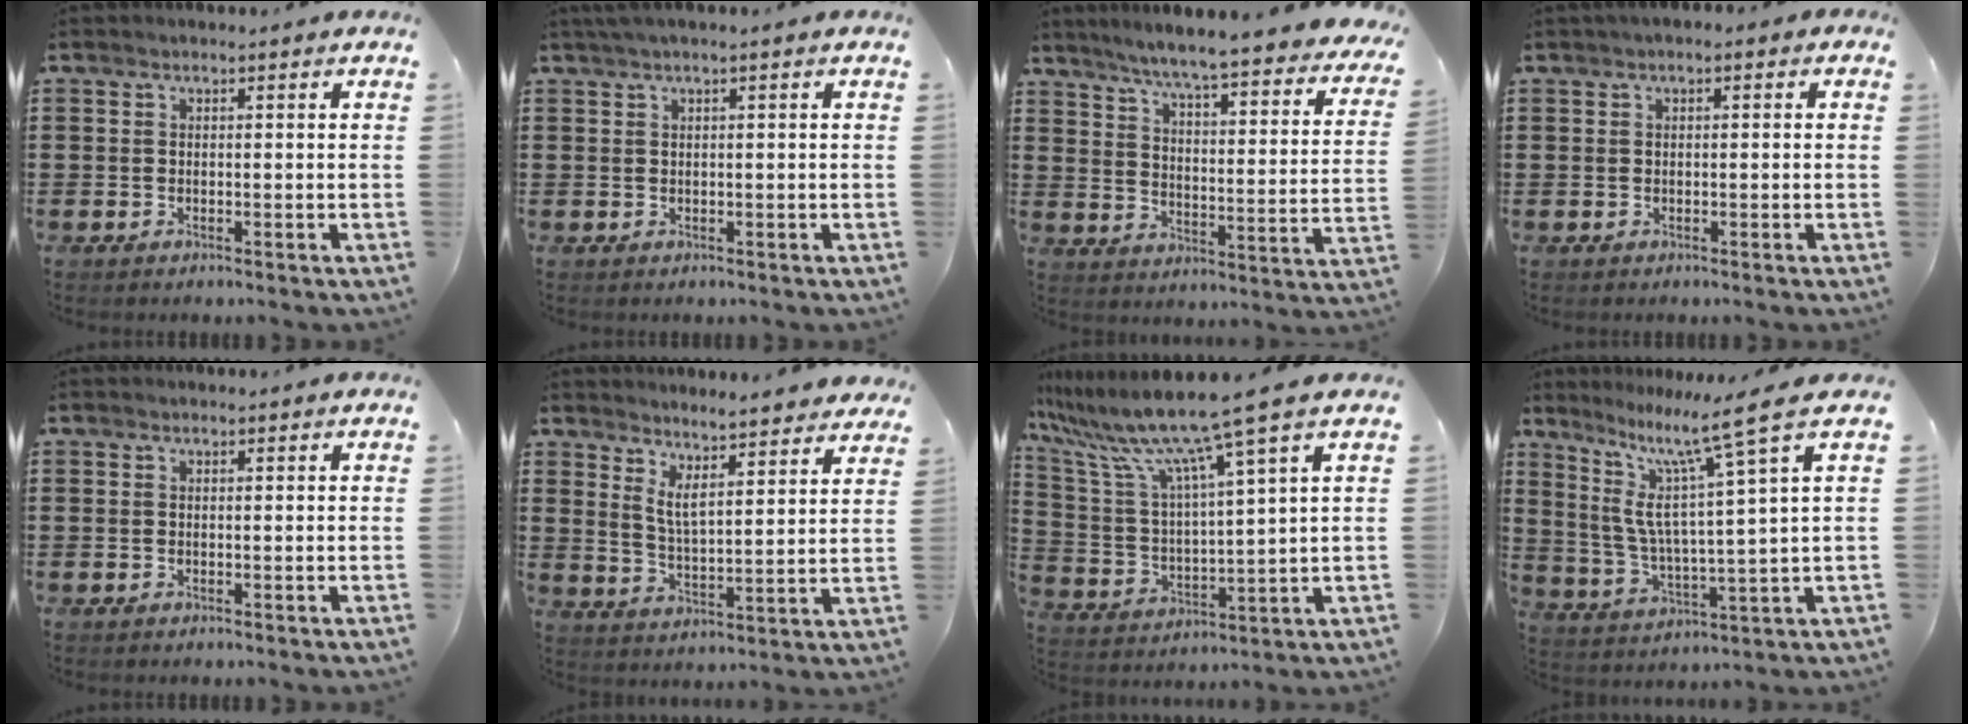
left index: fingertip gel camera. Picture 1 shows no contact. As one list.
[{"total": 0.9, "force": [0.2, -0.1, 0.9], "torque": [-0.015, -0.002, 0.004]}, {"total": 5.5, "force": [4.8, -0.9, 2.4], "torque": [-0.071, -0.047, 0.073]}, {"total": 0.8, "force": [-0.2, 0.5, 0.6], "torque": [-0.013, 0.003, -0.005]}, {"total": 0.0}, {"total": 5.1, "force": [4.4, 0.8, 2.4], "torque": [-0.060, -0.032, 0.073]}, {"total": 10.8, "force": [8.2, -0.4, 7.0], "torque": [-0.171, -0.050, 0.129]}, {"total": 11.9, "force": [7.0, 0.5, 9.6], "torque": [-0.207, -0.035, 0.109]}]